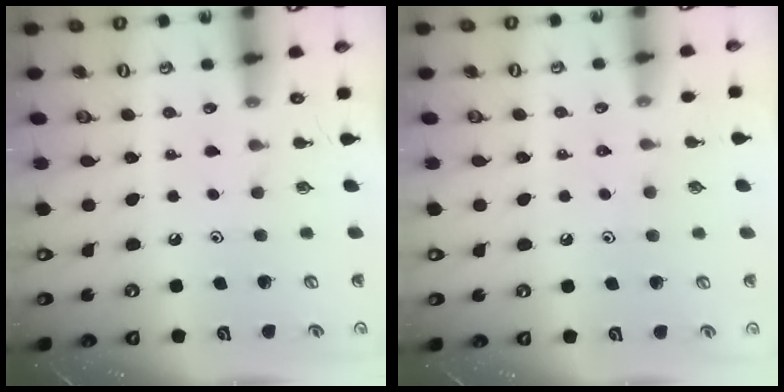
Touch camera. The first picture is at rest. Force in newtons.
{"total": 2.3, "press": 2.3, "slide": 0.4}